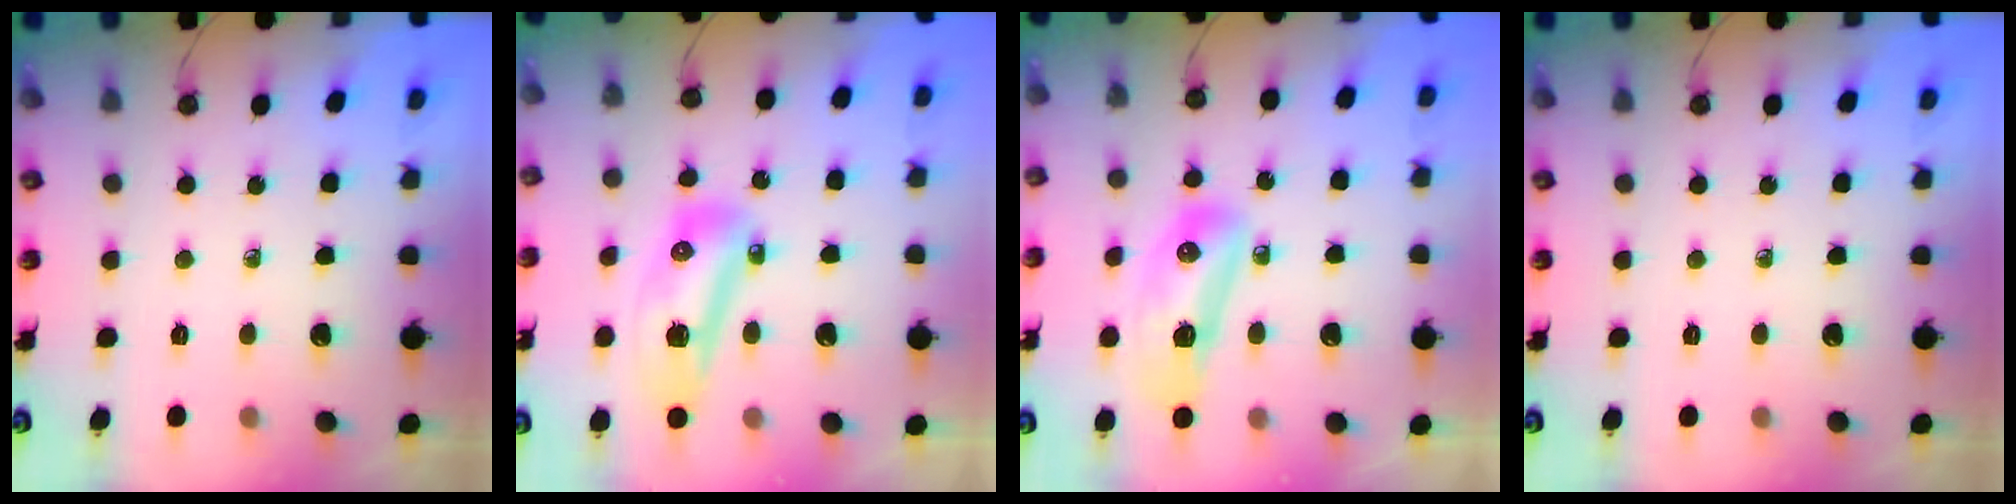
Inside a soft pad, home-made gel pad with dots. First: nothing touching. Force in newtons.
{"total": 12.6, "press": 12.5, "slide": 1.6}
{"total": 14.2, "press": 12.9, "slide": 6.0}
{"total": 0.0}